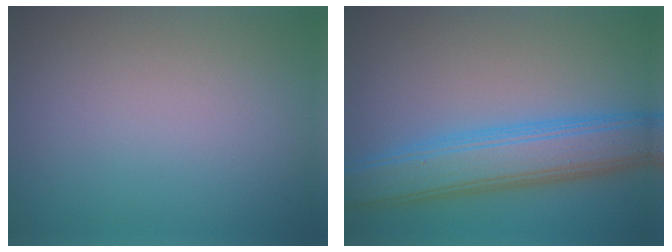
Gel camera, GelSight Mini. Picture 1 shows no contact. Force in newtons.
{"total": 6.7, "press": 6.7, "slide": 0.2}